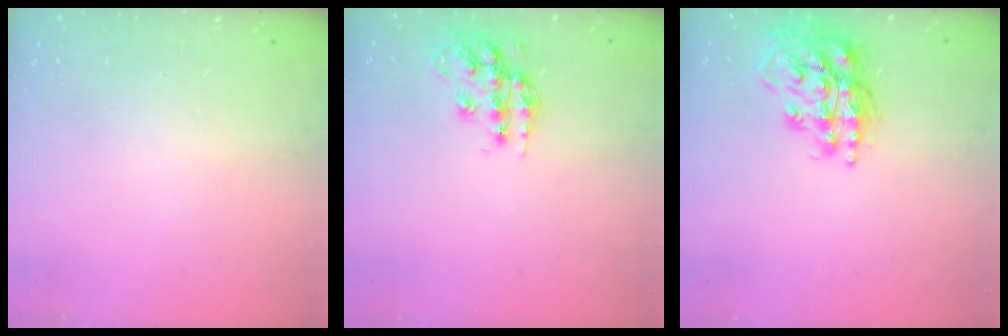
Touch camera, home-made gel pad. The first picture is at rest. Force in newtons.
{"total": 14.0, "press": 14.0, "slide": 0.6}
{"total": 17.0, "press": 16.9, "slide": 2.3}